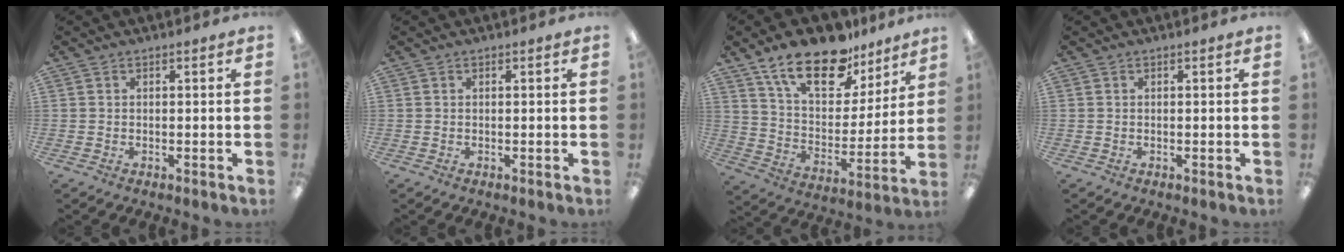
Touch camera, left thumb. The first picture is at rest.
{"total": 0.0}
{"total": 19.4, "force": [13.8, 8.8, 10.4], "torque": [-0.187, -0.076, 0.244]}
{"total": 0.0}